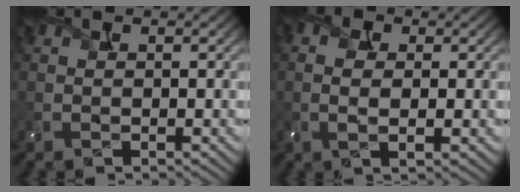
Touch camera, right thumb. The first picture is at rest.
{"total": 3.8, "force": [0.4, 1.8, 3.4], "torque": [-0.077, -0.002, -0.005]}